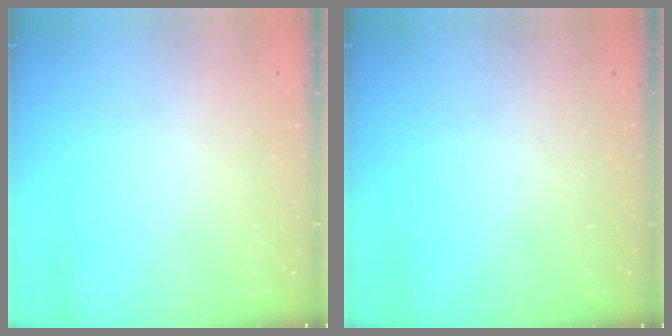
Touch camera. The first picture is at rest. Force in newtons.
{"total": 0.0}